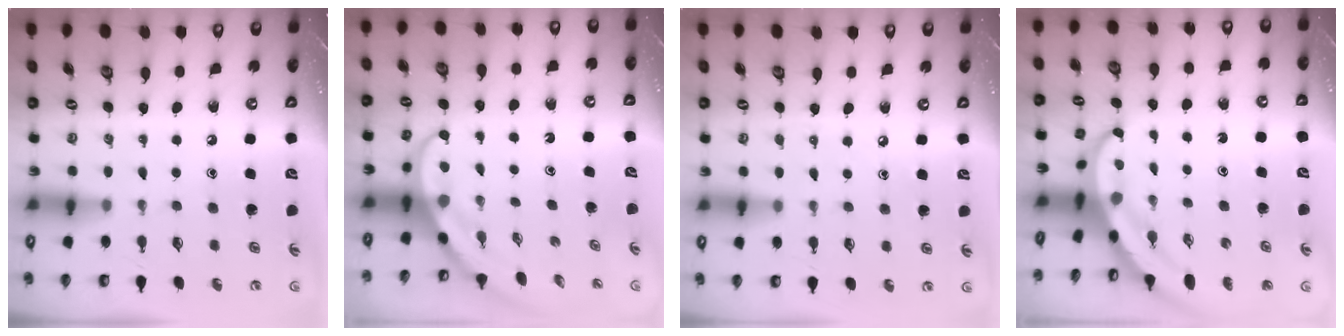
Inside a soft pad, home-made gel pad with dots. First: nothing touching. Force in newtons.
{"total": 4.0, "press": 4.0, "slide": 0.3}
{"total": 2.3, "press": 2.3, "slide": 0.3}
{"total": 5.7, "press": 5.7, "slide": 0.4}